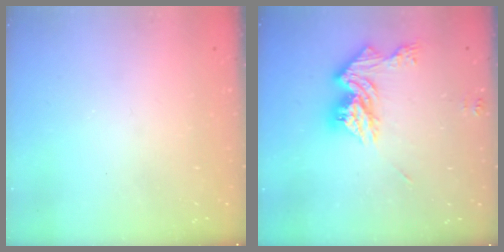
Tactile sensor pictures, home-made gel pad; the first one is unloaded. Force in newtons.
{"total": 14.0, "press": 13.9, "slide": 1.2}